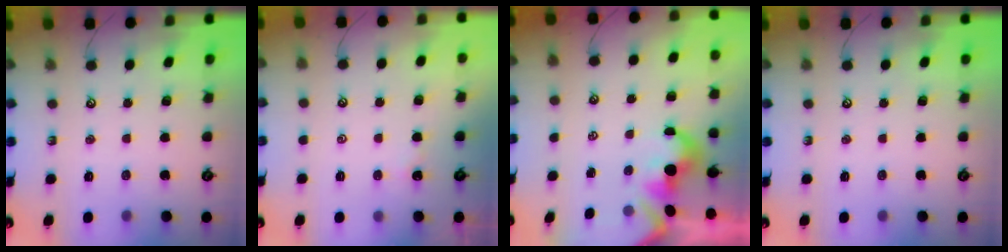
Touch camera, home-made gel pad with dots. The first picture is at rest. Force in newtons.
{"total": 3.2, "press": 3.2, "slide": 0.1}
{"total": 1.7, "press": 1.4, "slide": 1.0}
{"total": 0.0}